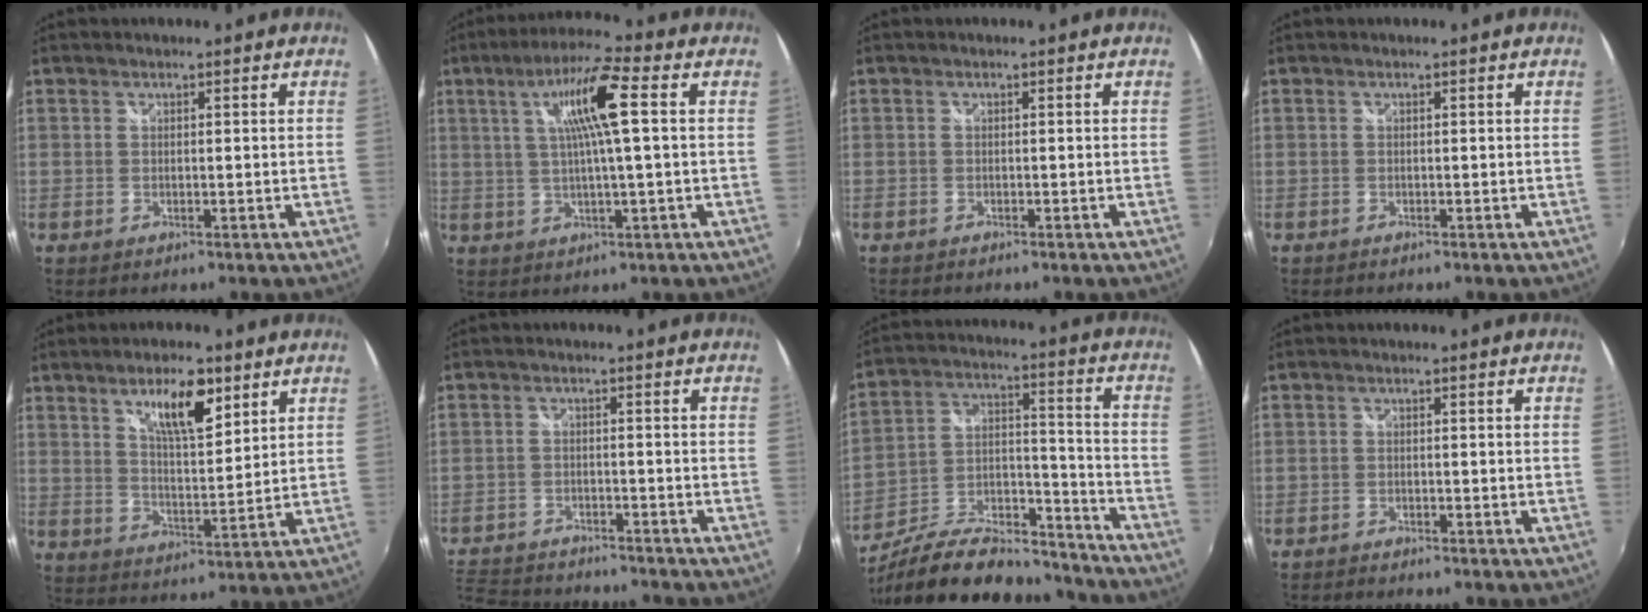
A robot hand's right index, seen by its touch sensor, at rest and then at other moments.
{"total": 10.6, "force": [2.6, 0.7, 10.2], "torque": [-0.183, 0.015, 0.046]}
{"total": 0.9, "force": [-0.8, 0.2, 0.2], "torque": [-0.006, -0.007, -0.016]}
{"total": 0.6, "force": [-0.5, 0.1, 0.2], "torque": [-0.004, -0.005, -0.011]}
{"total": 9.5, "force": [5.4, 2.9, 7.2], "torque": [-0.113, 0.001, 0.094]}
{"total": 14.3, "force": [-12.7, 4.2, 5.2], "torque": [-0.136, -0.009, -0.202]}
{"total": 24.6, "force": [-19.4, 8.2, 12.7], "torque": [-0.233, 0.006, -0.293]}
{"total": 2.6, "force": [-2.6, 0.3, 0.6], "torque": [-0.025, -0.011, -0.047]}